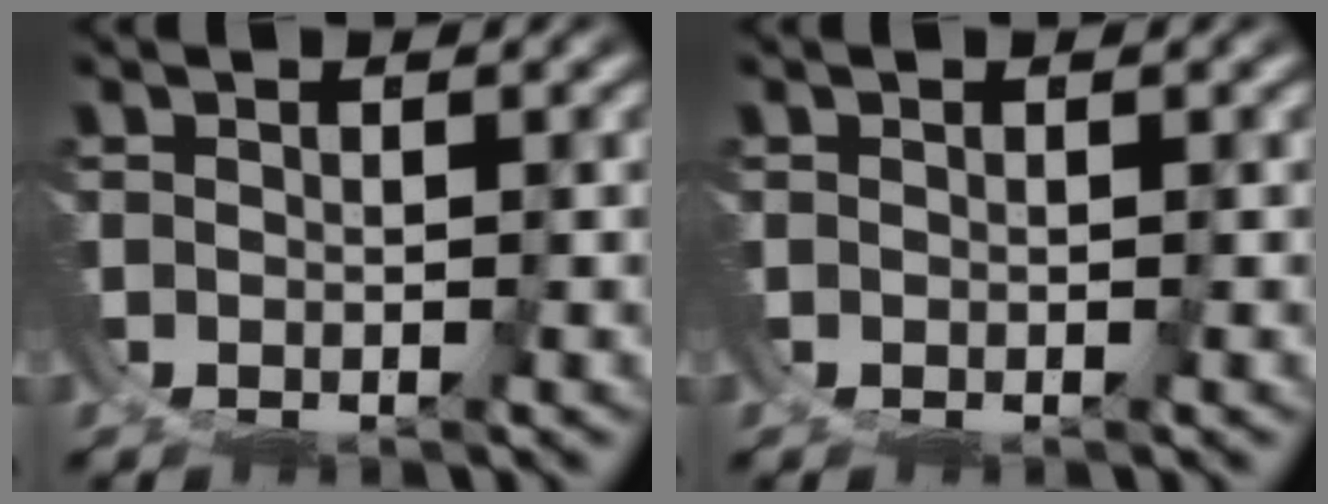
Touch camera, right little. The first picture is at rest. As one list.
[{"total": 0.0}]